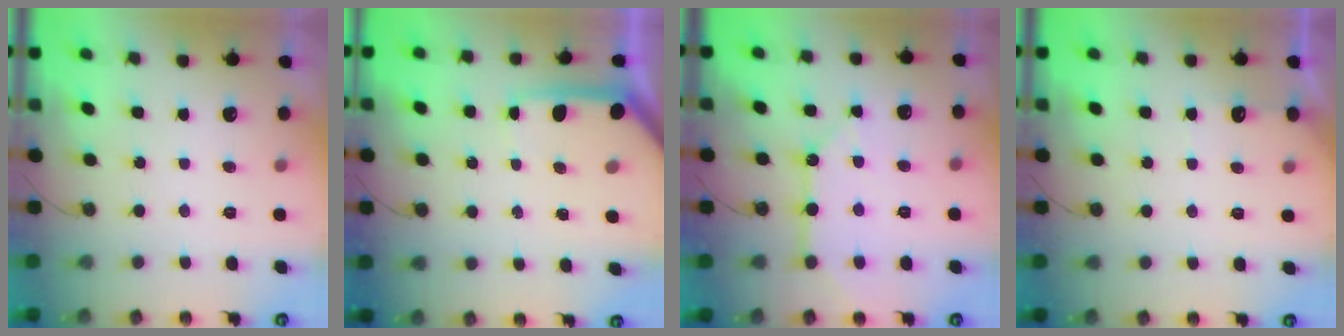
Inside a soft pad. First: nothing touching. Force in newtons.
{"total": 7.5, "press": 7.5, "slide": 0.8}
{"total": 11.3, "press": 11.2, "slide": 1.1}
{"total": 2.8, "press": 2.8, "slide": 0.4}